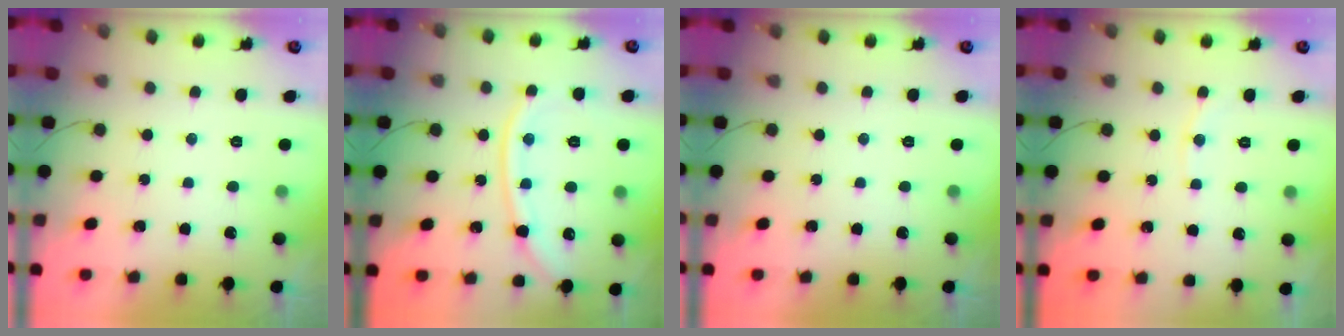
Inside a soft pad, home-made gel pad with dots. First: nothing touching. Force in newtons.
{"total": 11.9, "press": 11.8, "slide": 1.2}
{"total": 0.0}
{"total": 4.2, "press": 4.2, "slide": 0.6}